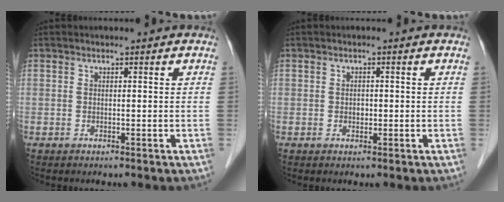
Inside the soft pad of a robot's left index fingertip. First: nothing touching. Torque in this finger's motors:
{"motor_torque": [0.08, 0.01, -0.01, 0.00]}